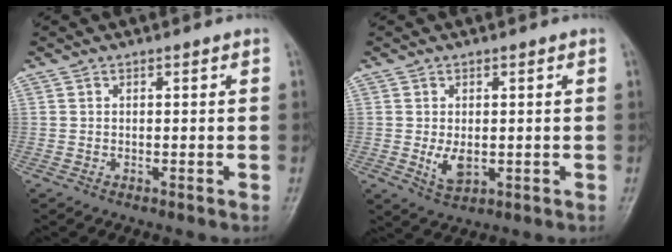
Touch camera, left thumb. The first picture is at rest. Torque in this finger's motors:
{"motor_torque": [0.65, 0.77, 0.62, -0.20, 0.03]}